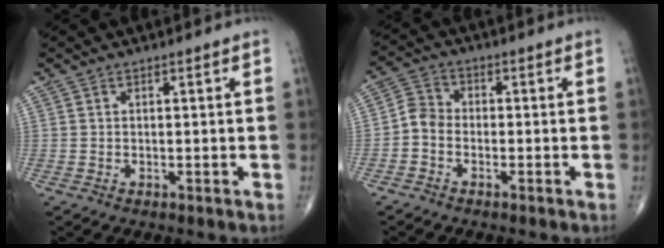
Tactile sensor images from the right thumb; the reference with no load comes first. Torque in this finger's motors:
{"motor_torque": [0.00, 0.02, 0.33, -0.33, 0.00]}